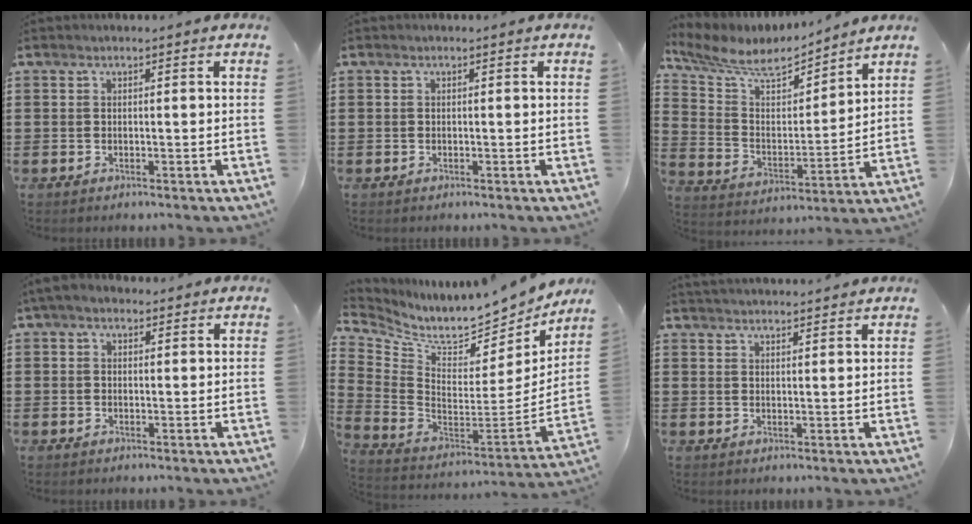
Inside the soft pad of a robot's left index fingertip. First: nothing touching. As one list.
[{"total": 0.0}, {"total": 7.0, "force": [5.9, 2.5, 2.8], "torque": [-0.086, -0.034, 0.101]}, {"total": 2.2, "force": [1.4, 1.6, 0.7], "torque": [-0.019, 0.008, 0.025]}, {"total": 7.6, "force": [7.1, 1.3, 2.5], "torque": [-0.075, -0.081, 0.113]}, {"total": 2.1, "force": [2.1, 0.0, -0.3], "torque": [-0.001, -0.004, 0.041]}]